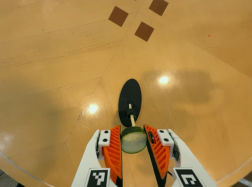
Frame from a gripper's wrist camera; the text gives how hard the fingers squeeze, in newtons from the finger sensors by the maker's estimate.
{"total": 9.5, "left": 9.8, "right": 9.3}